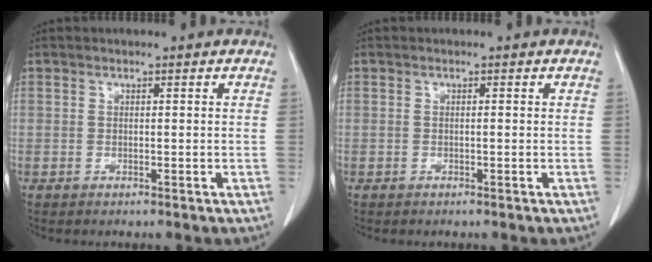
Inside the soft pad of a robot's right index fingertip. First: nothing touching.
{"total": 0.0}